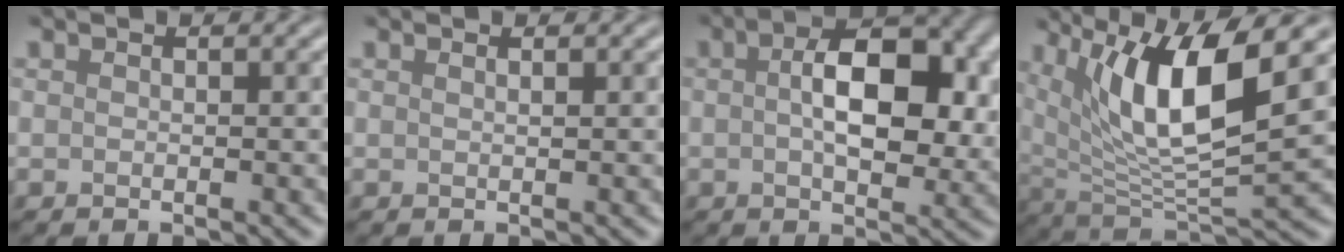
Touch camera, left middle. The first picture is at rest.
{"total": 1.4, "force": [0.8, 0.7, 1.0], "torque": [0.005, -0.008, -0.008]}
{"total": 8.7, "force": [1.0, 4.4, 7.4], "torque": [-0.109, 0.005, 0.011]}
{"total": 10.2, "force": [3.8, 3.1, 8.9], "torque": [-0.159, -0.017, 0.073]}